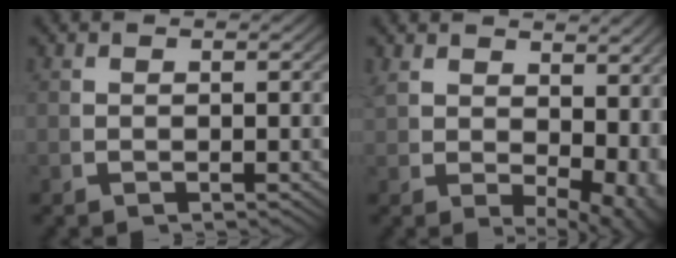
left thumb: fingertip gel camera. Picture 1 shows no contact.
{"total": 5.4, "force": [1.0, 3.2, 4.3], "torque": [-0.063, -0.027, 0.040]}